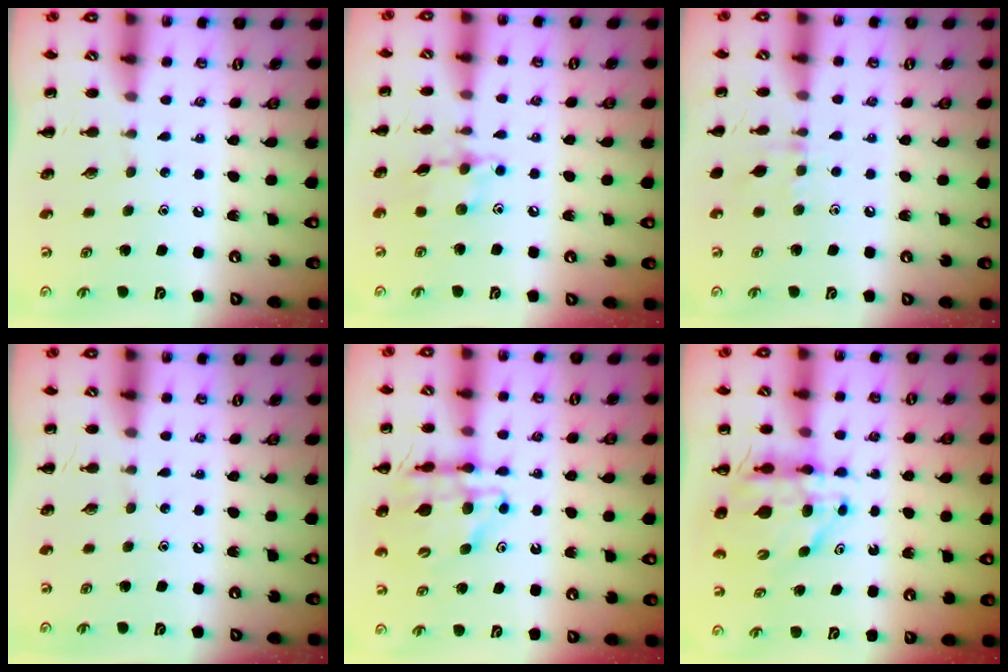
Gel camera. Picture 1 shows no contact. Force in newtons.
{"total": 9.2, "press": 9.2, "slide": 0.4}
{"total": 5.8, "press": 5.7, "slide": 1.2}
{"total": 0.0}
{"total": 13.3, "press": 12.8, "slide": 3.6}
{"total": 8.8, "press": 8.3, "slide": 3.0}